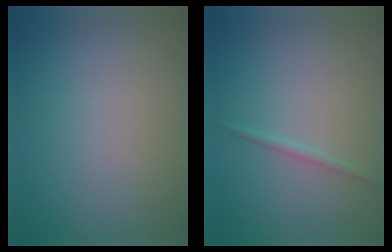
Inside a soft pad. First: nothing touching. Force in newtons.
{"total": 0.8, "press": 0.8, "slide": 0.0}